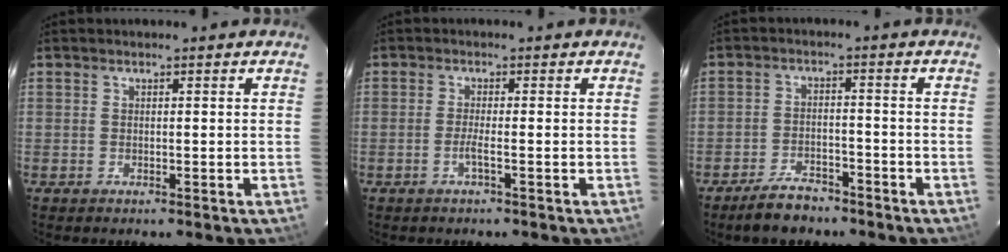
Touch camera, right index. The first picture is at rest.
{"total": 1.7, "force": [-0.7, -0.2, 1.5], "torque": [-0.031, -0.001, -0.016]}
{"total": 5.5, "force": [-4.6, 2.1, 2.2], "torque": [-0.047, -0.002, -0.078]}